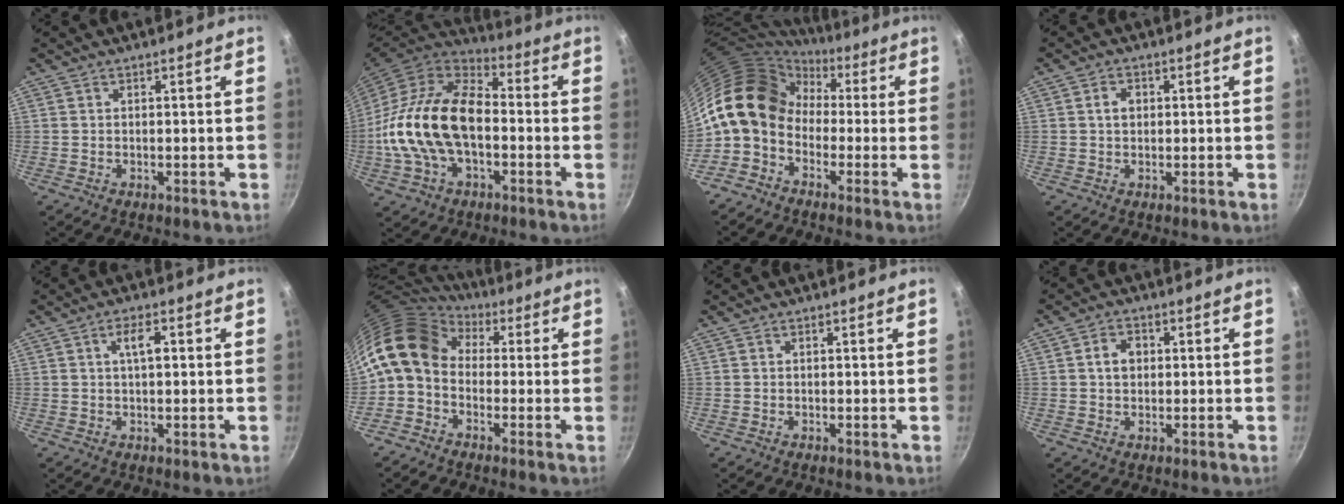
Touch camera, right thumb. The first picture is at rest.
{"total": 22.1, "force": [-2.4, 13.4, 17.4], "torque": [-0.317, 0.034, -0.055]}
{"total": 13.2, "force": [0.0, 10.3, 8.3], "torque": [-0.117, 0.034, -0.026]}
{"total": 2.6, "force": [0.4, 2.0, 1.6], "torque": [-0.016, 0.006, 0.005]}
{"total": 4.1, "force": [0.8, 1.6, 3.7], "torque": [-0.058, 0.007, 0.009]}
{"total": 11.8, "force": [1.6, 8.8, 7.7], "torque": [-0.133, 0.026, 0.004]}
{"total": 0.0}
{"total": 3.9, "force": [0.5, 3.1, 2.3], "torque": [-0.022, 0.008, 0.005]}